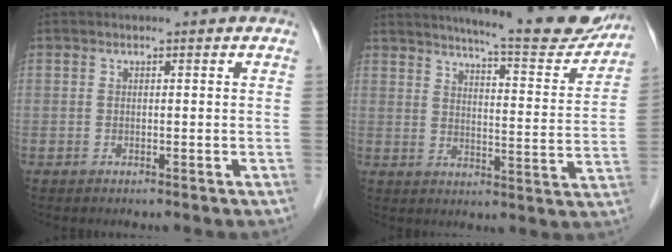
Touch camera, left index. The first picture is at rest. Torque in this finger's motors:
{"motor_torque": [-0.32, -0.52, 0.61, 0.13]}